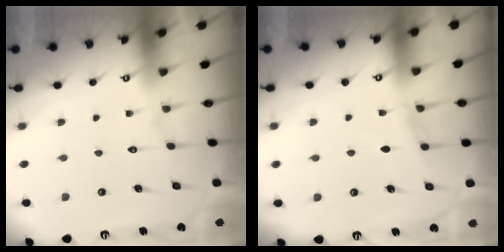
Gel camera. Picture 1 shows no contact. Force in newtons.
{"total": 3.3, "press": 3.3, "slide": 0.4}